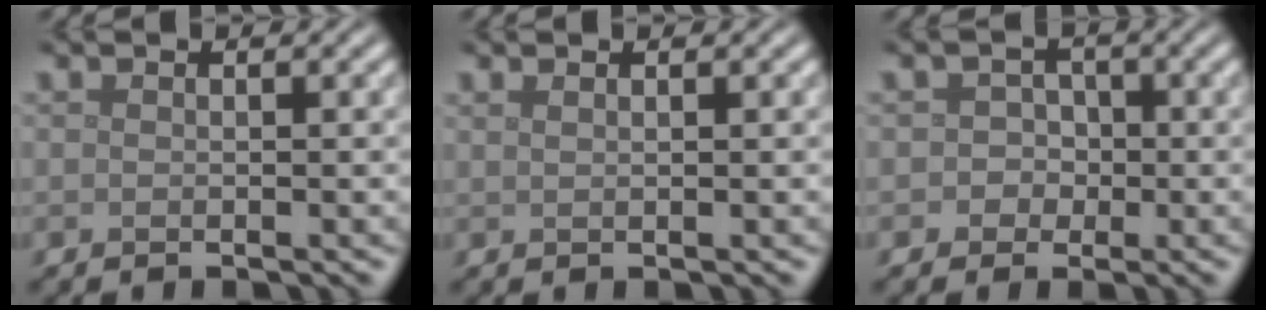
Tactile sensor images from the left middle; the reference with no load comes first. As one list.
[{"total": 0.8, "force": [0.6, 0.3, 0.5], "torque": [-0.008, 0.000, 0.008]}, {"total": 2.0, "force": [-0.3, 2.0, 0.5], "torque": [0.018, 0.005, -0.018]}]